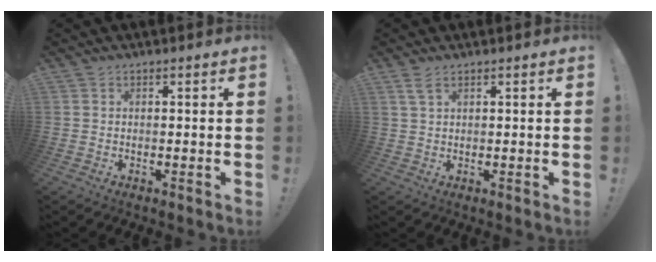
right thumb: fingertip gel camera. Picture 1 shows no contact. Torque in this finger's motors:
{"motor_torque": [-0.08, -0.08, 0.00, 0.01, 0.09]}